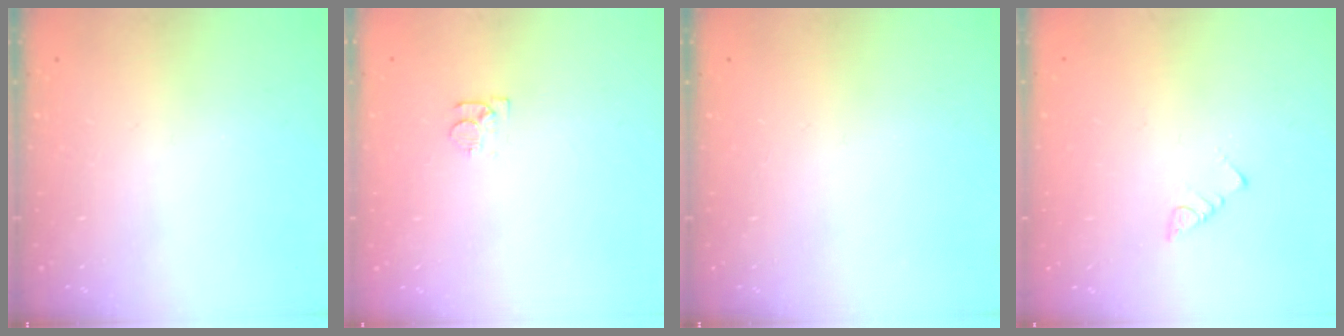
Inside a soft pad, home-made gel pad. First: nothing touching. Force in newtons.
{"total": 4.1, "press": 4.0, "slide": 0.5}
{"total": 0.0}
{"total": 2.5, "press": 2.5, "slide": 0.4}